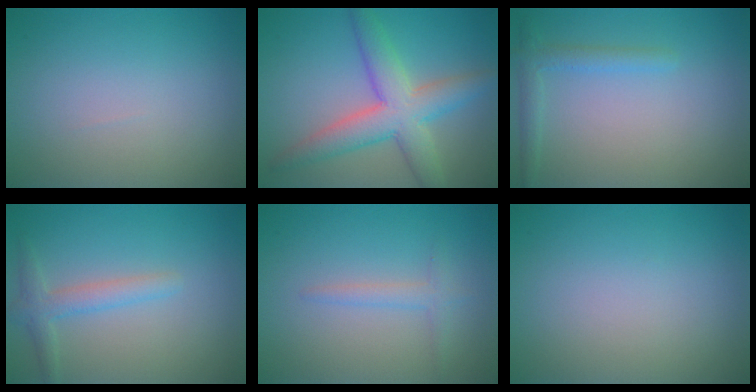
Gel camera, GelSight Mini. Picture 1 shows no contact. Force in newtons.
{"total": 7.1, "press": 7.1, "slide": 0.2}
{"total": 1.9, "press": 1.8, "slide": 0.2}
{"total": 2.3, "press": 2.3, "slide": 0.1}
{"total": 1.5, "press": 1.5, "slide": 0.1}
{"total": 0.0}